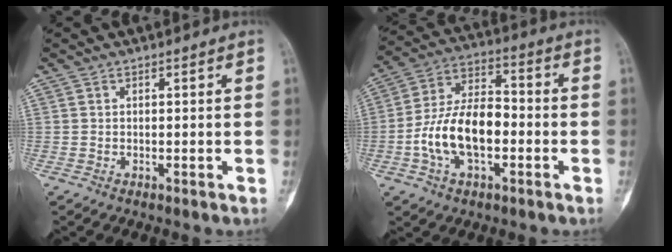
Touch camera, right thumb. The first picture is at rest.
{"total": 14.8, "force": [-3.3, 8.1, 11.9], "torque": [-0.216, 0.039, -0.063]}